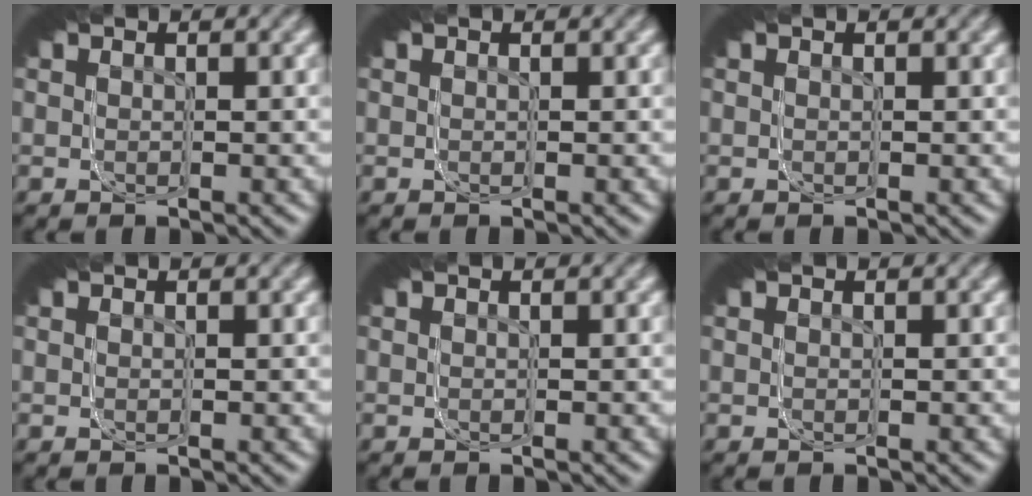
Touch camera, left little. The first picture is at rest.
{"total": 0.0}
{"total": 0.0}
{"total": 0.0}
{"total": 0.0}
{"total": 0.0}